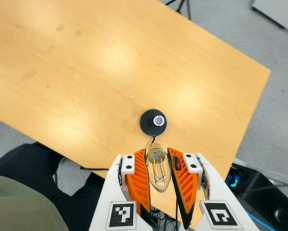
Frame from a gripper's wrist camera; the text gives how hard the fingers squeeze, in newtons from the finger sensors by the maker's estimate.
{"total": 20.0, "left": 21.1, "right": 18.8}